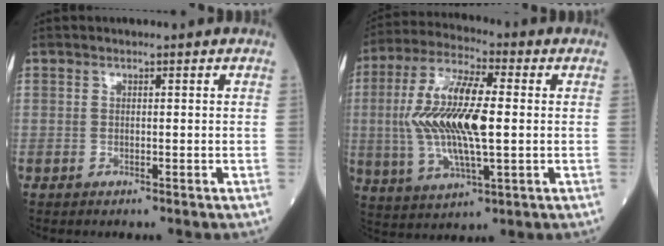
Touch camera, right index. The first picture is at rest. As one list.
[{"total": 15.1, "force": [0.3, 3.8, 14.6], "torque": [-0.308, 0.006, 0.007]}]